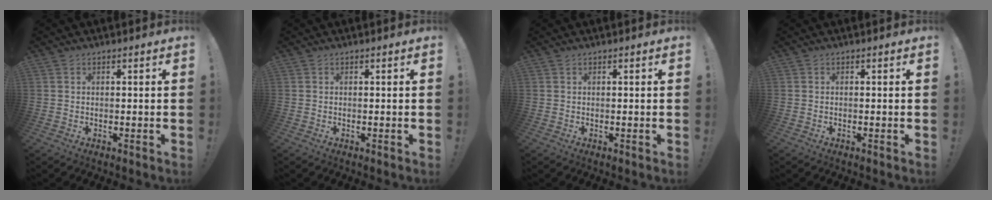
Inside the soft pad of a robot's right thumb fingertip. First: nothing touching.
{"total": 0.0}
{"total": 0.0}
{"total": 0.0}